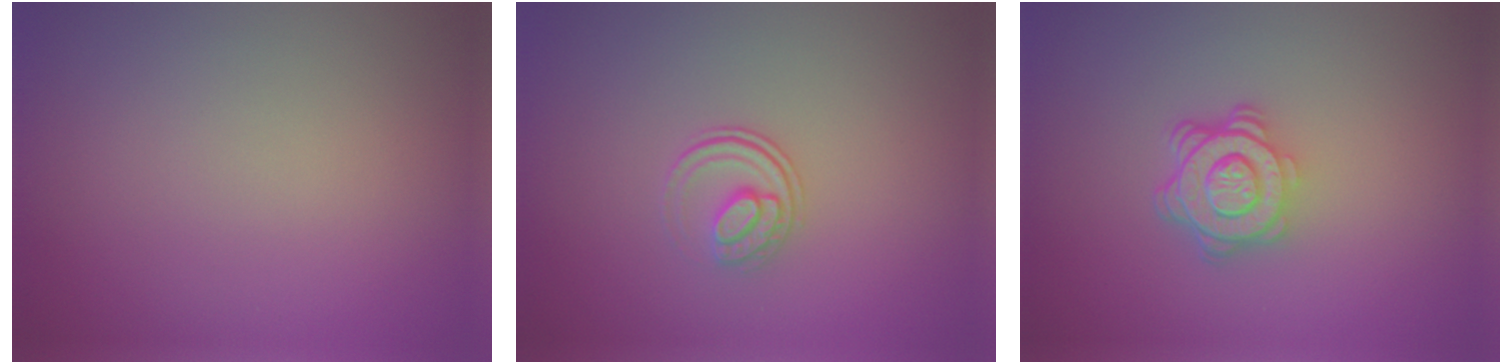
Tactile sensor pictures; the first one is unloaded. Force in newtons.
{"total": 2.0, "press": 1.4, "slide": 1.3}
{"total": 4.7, "press": 3.4, "slide": 3.2}